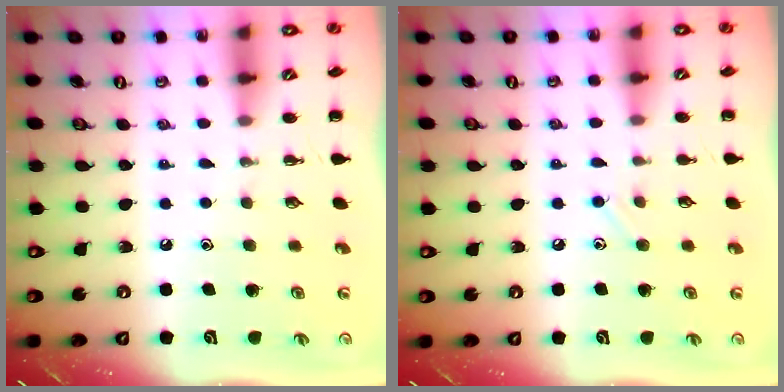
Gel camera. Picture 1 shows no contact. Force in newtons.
{"total": 4.8, "press": 4.6, "slide": 1.5}